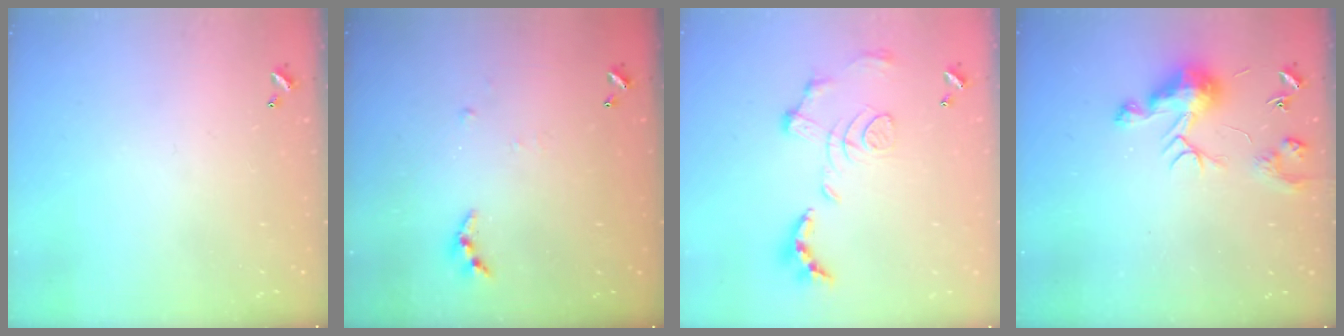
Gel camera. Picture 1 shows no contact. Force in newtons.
{"total": 4.2, "press": 4.2, "slide": 0.3}
{"total": 1.6, "press": 0.9, "slide": 1.3}
{"total": 9.7, "press": 9.7, "slide": 0.5}